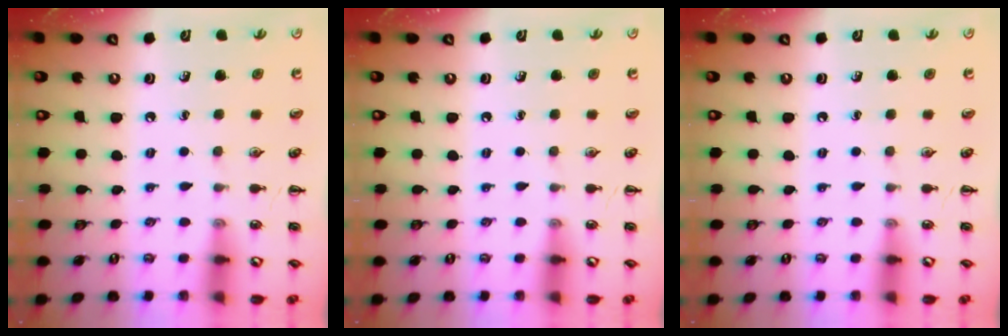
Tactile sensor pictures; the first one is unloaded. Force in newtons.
{"total": 0.0}
{"total": 0.0}